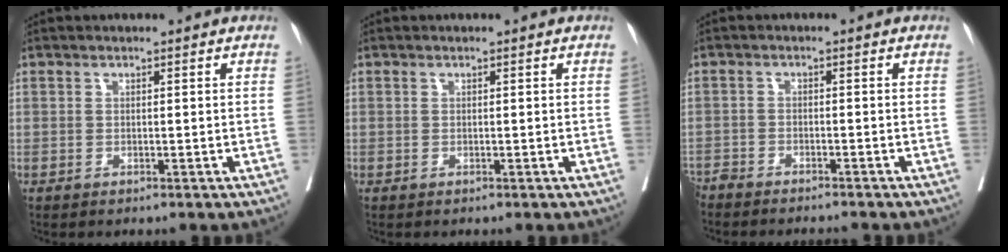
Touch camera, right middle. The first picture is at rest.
{"total": 0.0}
{"total": 7.3, "force": [-7.0, 0.7, 2.0], "torque": [-0.019, -0.010, -0.111]}